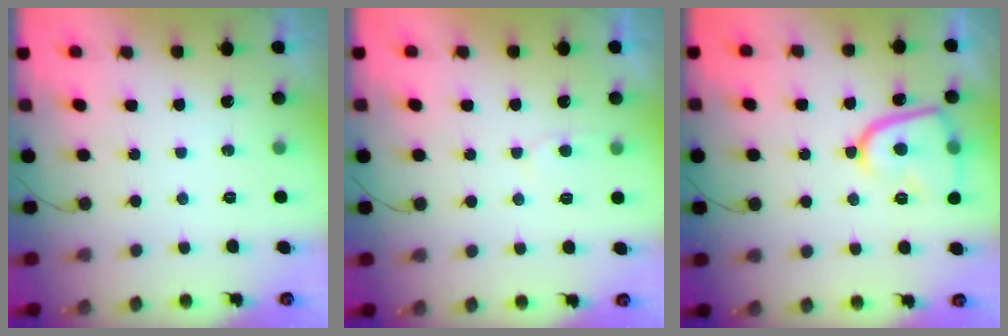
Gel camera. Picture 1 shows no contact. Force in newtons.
{"total": 4.7, "press": 4.7, "slide": 0.4}
{"total": 12.6, "press": 12.6, "slide": 1.3}